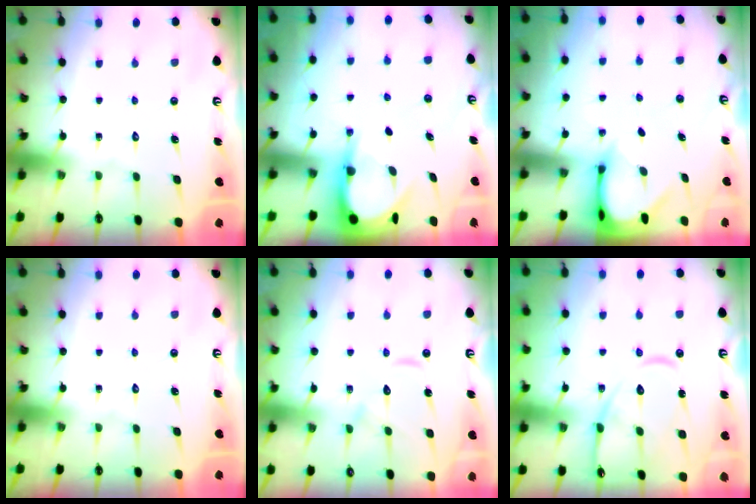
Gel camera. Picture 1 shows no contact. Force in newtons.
{"total": 4.7, "press": 4.7, "slide": 0.4}
{"total": 3.0, "press": 3.0, "slide": 0.3}
{"total": 0.0}
{"total": 8.6, "press": 8.5, "slide": 0.7}
{"total": 12.5, "press": 12.5, "slide": 1.0}